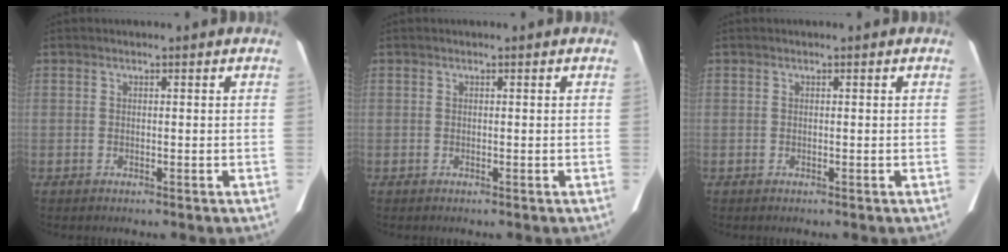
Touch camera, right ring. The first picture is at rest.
{"total": 0.0}
{"total": 0.0}